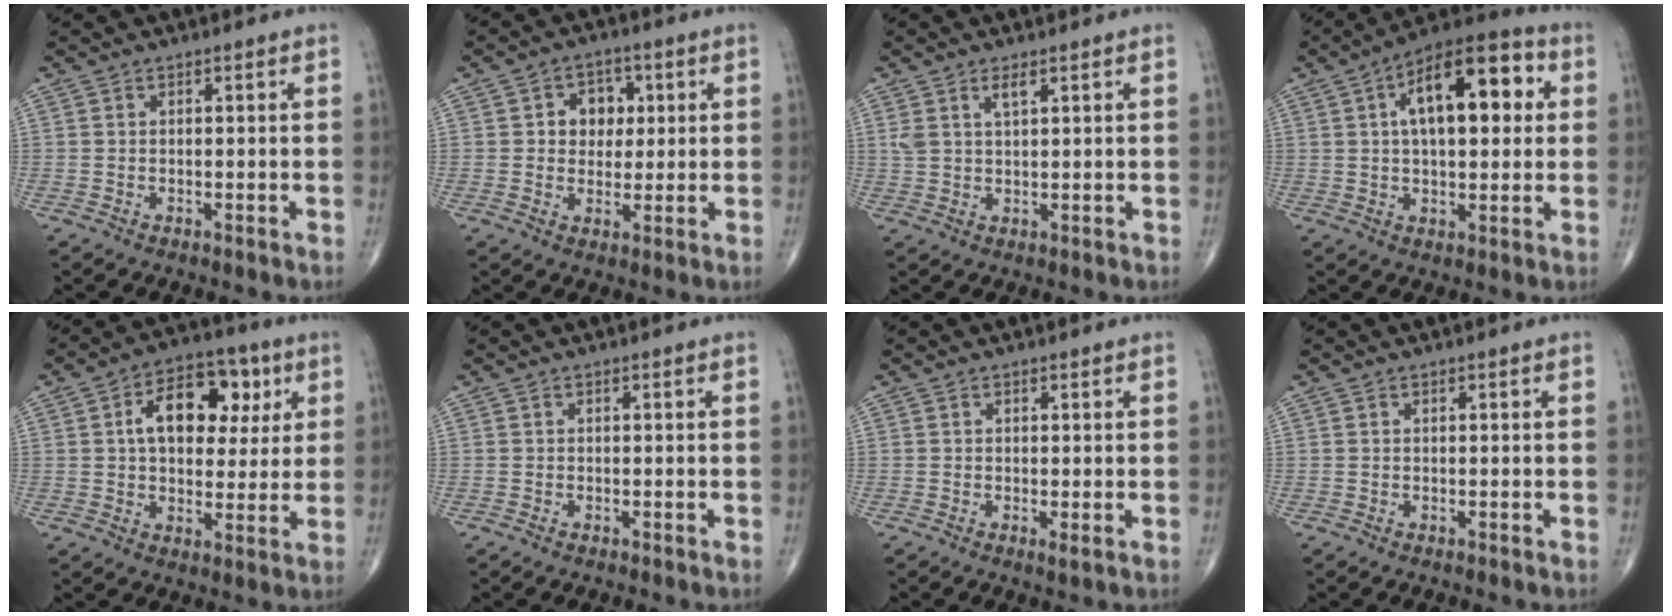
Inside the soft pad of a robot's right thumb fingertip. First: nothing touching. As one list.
[{"total": 6.6, "force": [1.4, 5.3, 3.6], "torque": [-0.011, 0.002, 0.017]}, {"total": 3.4, "force": [1.9, 1.3, 2.6], "torque": [-0.051, -0.002, 0.041]}, {"total": 17.5, "force": [4.1, 8.2, 14.9], "torque": [-0.200, 0.022, 0.055]}, {"total": 14.8, "force": [4.1, 9.2, 10.9], "torque": [-0.128, 0.009, 0.059]}, {"total": 0.0}, {"total": 0.9, "force": [0.0, 0.1, 0.9], "torque": [-0.016, -0.005, -0.002]}, {"total": 0.0}]